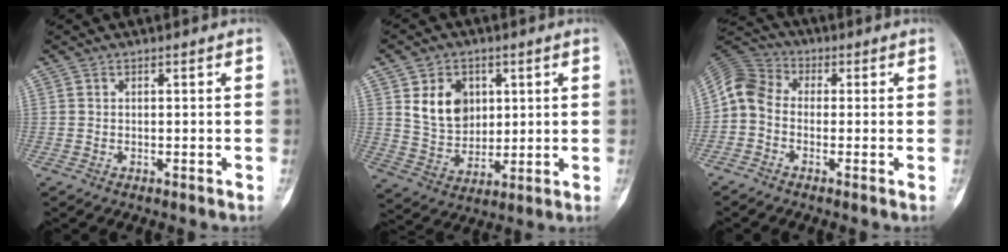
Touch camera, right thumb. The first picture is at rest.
{"total": 10.4, "force": [3.2, 8.0, 5.9], "torque": [-0.065, -0.020, 0.070]}
{"total": 7.2, "force": [-0.8, 5.6, 4.6], "torque": [-0.082, 0.024, -0.036]}